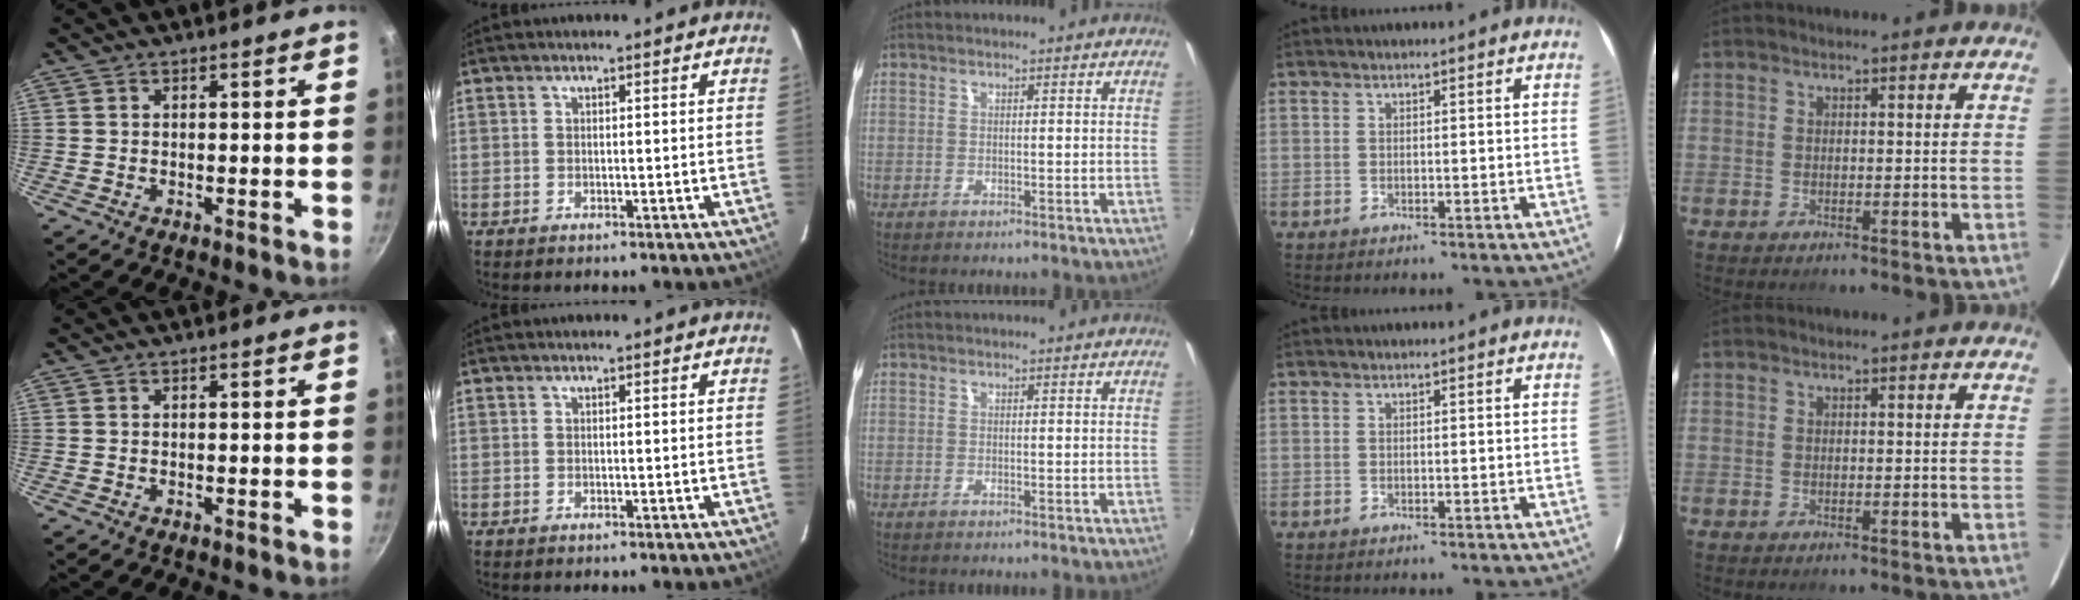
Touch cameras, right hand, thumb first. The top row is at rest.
{}